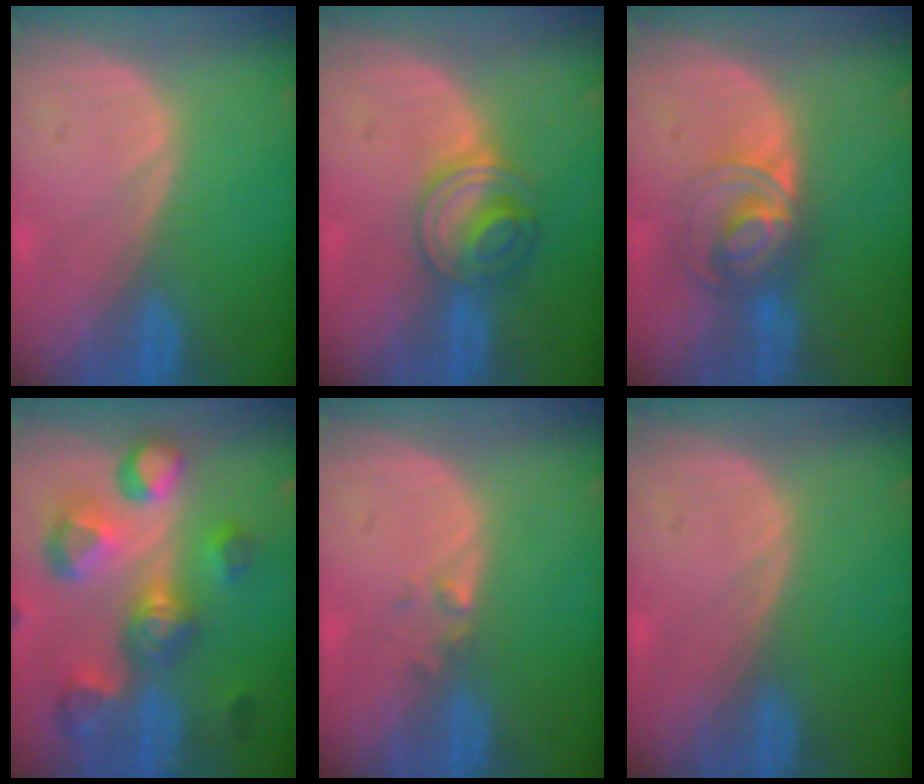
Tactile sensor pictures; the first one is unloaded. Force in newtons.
{"total": 5.6, "press": 5.5, "slide": 1.3}
{"total": 7.0, "press": 6.1, "slide": 3.6}
{"total": 11.3, "press": 10.1, "slide": 5.1}
{"total": 1.3, "press": 1.0, "slide": 0.8}
{"total": 0.0}